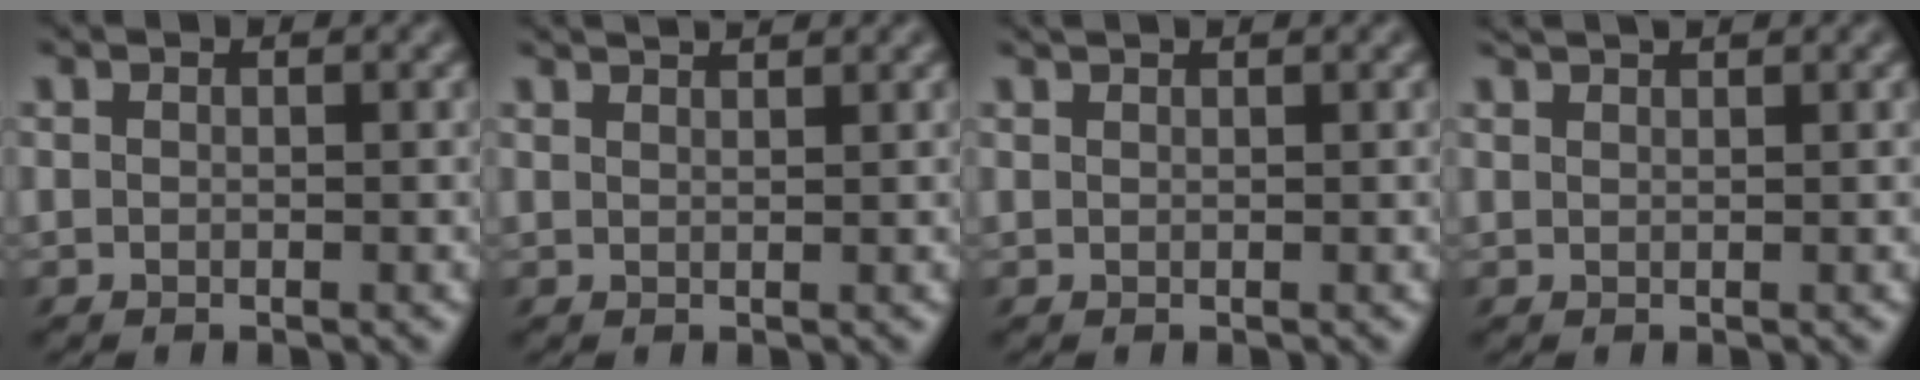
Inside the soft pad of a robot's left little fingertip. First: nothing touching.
{"total": 2.3, "force": [2.2, -0.2, 0.7], "torque": [-0.018, 0.020, 0.029]}
{"total": 1.2, "force": [1.1, -0.2, 0.2], "torque": [-0.008, 0.009, 0.026]}
{"total": 2.0, "force": [1.9, 0.0, 0.7], "torque": [-0.020, 0.014, 0.038]}